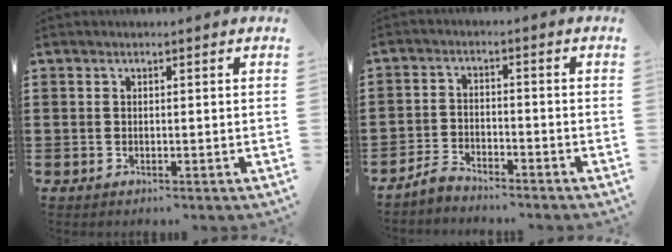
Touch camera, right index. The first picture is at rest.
{"total": 3.1, "force": [-3.0, 0.5, 0.4], "torque": [-0.020, 0.006, -0.066]}